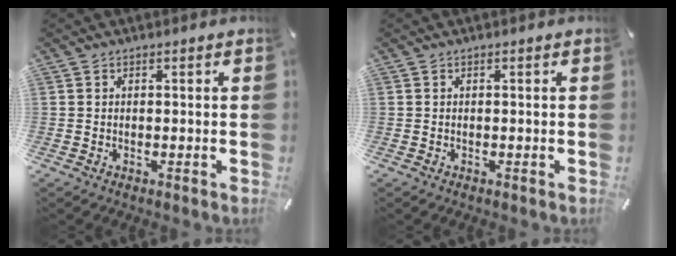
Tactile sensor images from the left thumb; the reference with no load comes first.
{"total": 0.0}